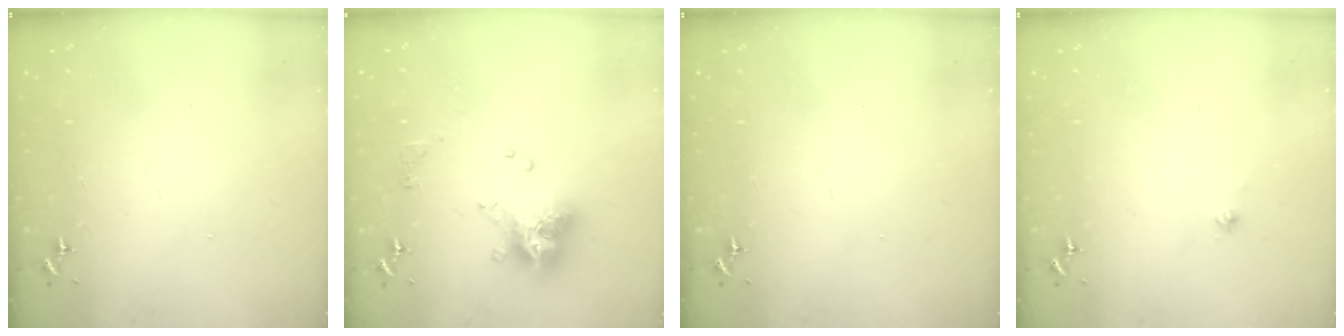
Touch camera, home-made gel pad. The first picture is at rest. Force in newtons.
{"total": 14.5, "press": 14.4, "slide": 1.6}
{"total": 0.0}
{"total": 2.3, "press": 2.3, "slide": 0.2}